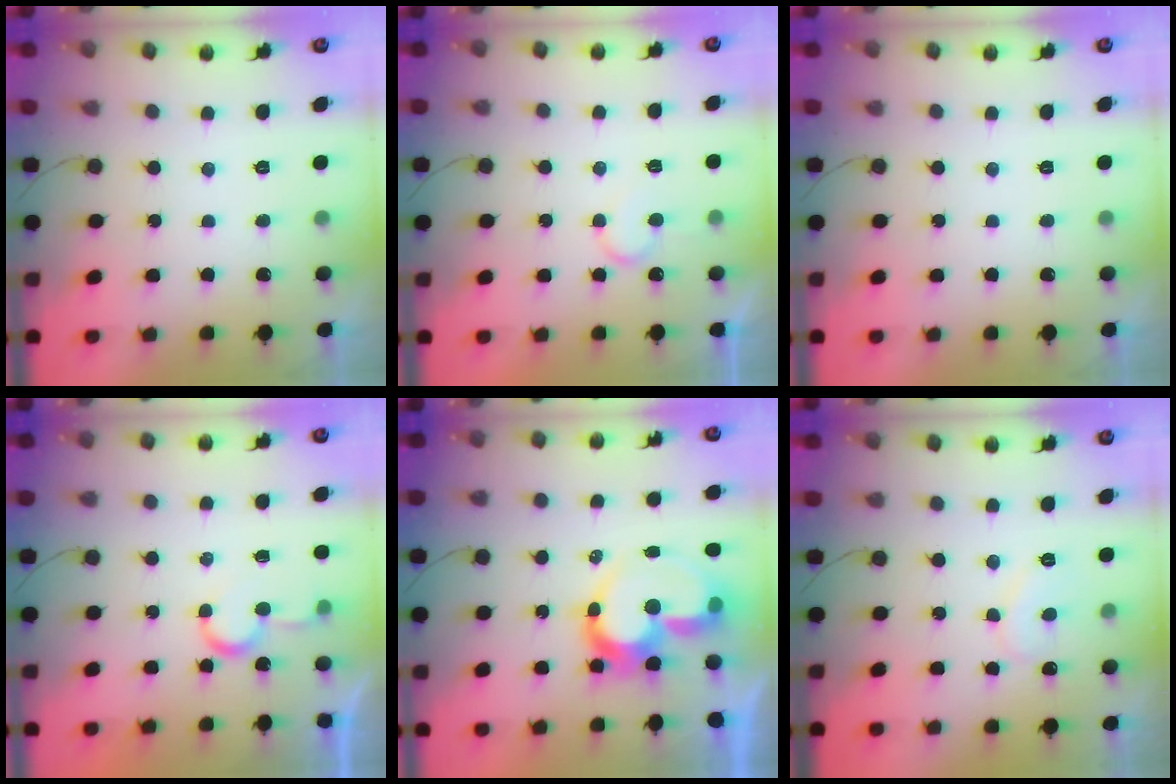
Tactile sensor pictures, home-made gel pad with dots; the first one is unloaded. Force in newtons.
{"total": 6.0, "press": 6.0, "slide": 0.5}
{"total": 0.0}
{"total": 5.7, "press": 5.7, "slide": 0.4}
{"total": 14.4, "press": 14.3, "slide": 1.6}
{"total": 7.4, "press": 7.4, "slide": 0.5}